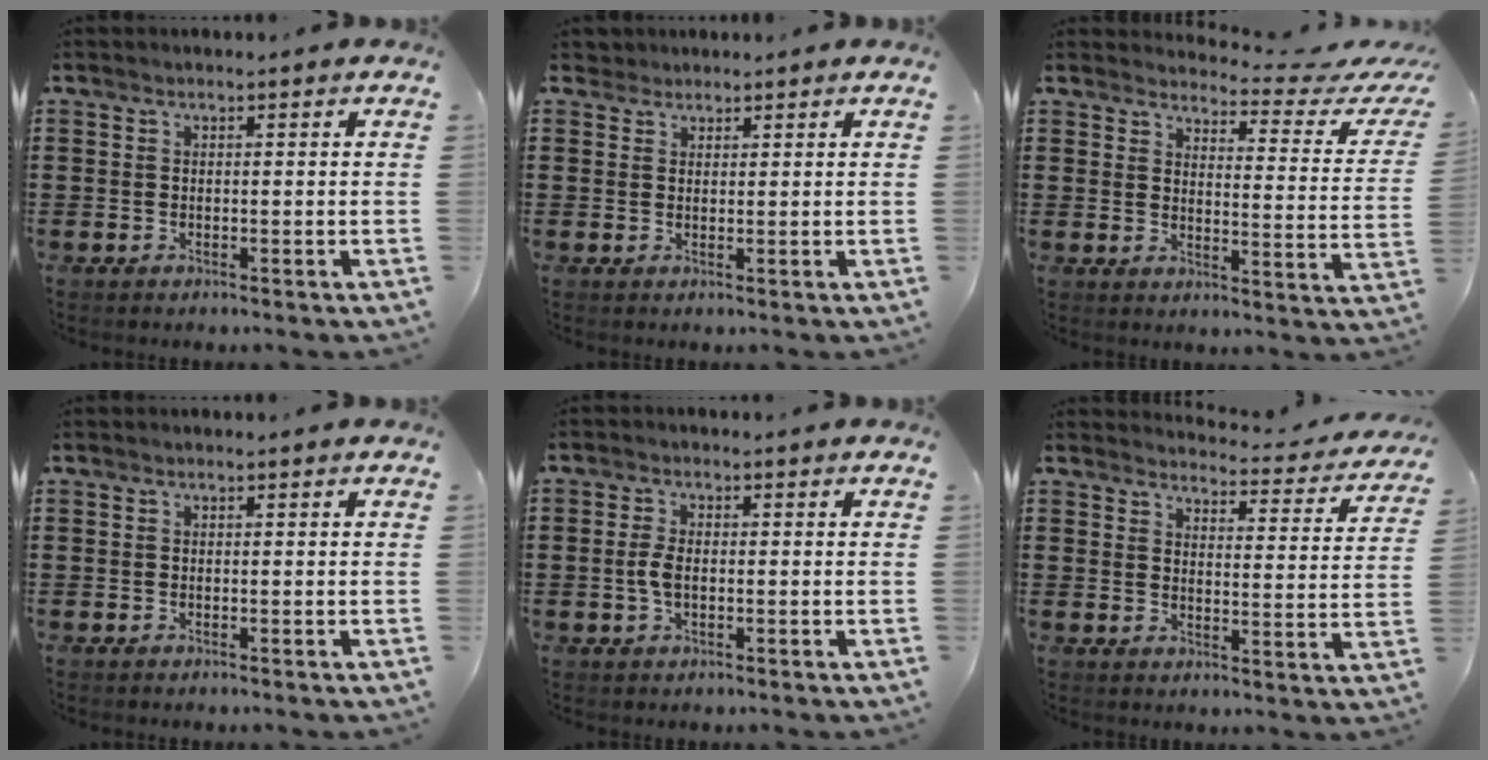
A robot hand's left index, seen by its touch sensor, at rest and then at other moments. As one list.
[{"total": 2.0, "force": [1.7, 1.0, 0.1], "torque": [-0.009, 0.006, 0.034]}, {"total": 4.3, "force": [3.8, 0.4, 1.9], "torque": [-0.043, -0.030, 0.057]}, {"total": 0.0}, {"total": 3.1, "force": [-0.2, 1.5, 2.7], "torque": [-0.068, -0.004, -0.008]}, {"total": 3.7, "force": [3.6, 0.2, 0.6], "torque": [-0.025, -0.030, 0.058]}]